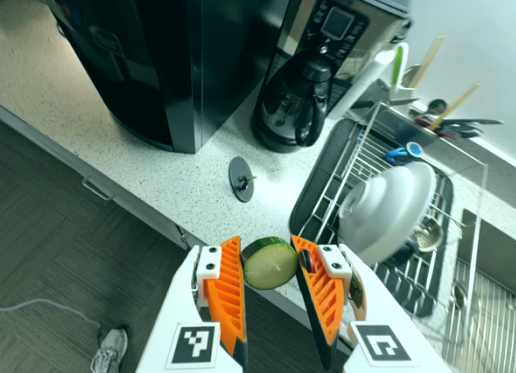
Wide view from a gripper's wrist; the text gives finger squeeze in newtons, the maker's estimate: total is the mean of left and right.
{"total": 9.0, "left": 9.2, "right": 8.8}